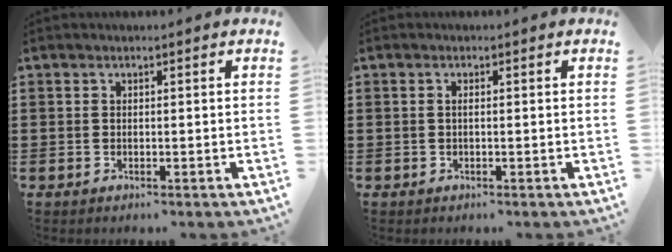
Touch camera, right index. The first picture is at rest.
{"total": 0.6, "force": [0.0, 0.1, 0.6], "torque": [-0.011, -0.003, 0.000]}